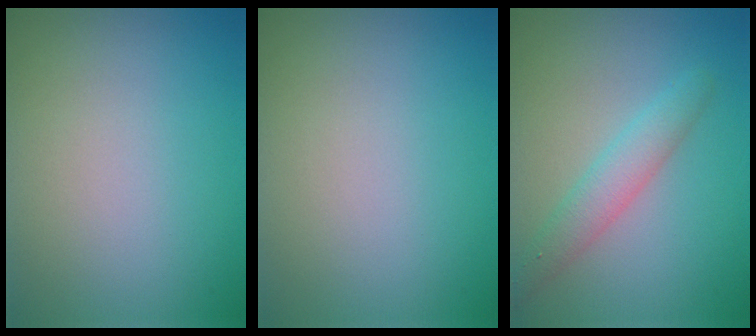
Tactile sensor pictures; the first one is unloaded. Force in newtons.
{"total": 0.0}
{"total": 2.8, "press": 2.8, "slide": 0.0}